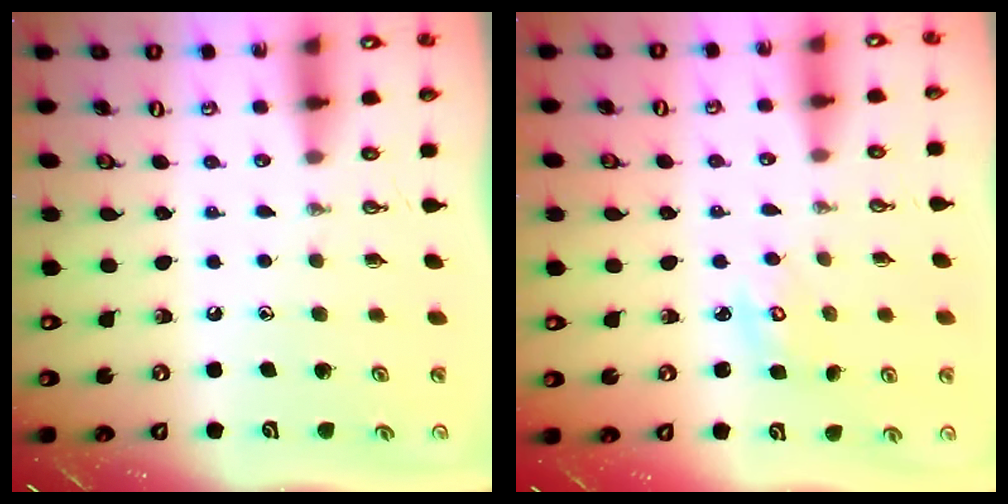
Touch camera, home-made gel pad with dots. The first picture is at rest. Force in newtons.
{"total": 2.6, "press": 2.6, "slide": 0.2}